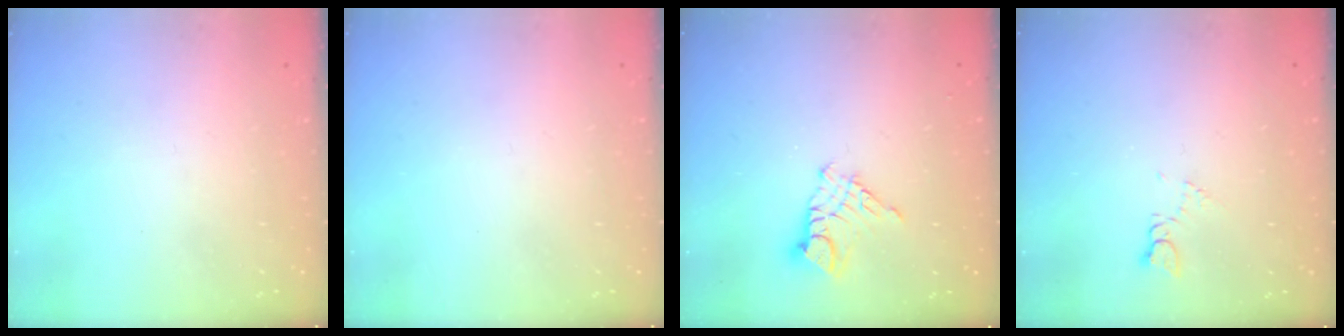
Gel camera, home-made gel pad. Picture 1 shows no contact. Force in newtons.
{"total": 0.0}
{"total": 8.7, "press": 8.6, "slide": 0.8}
{"total": 2.6, "press": 2.6, "slide": 0.4}